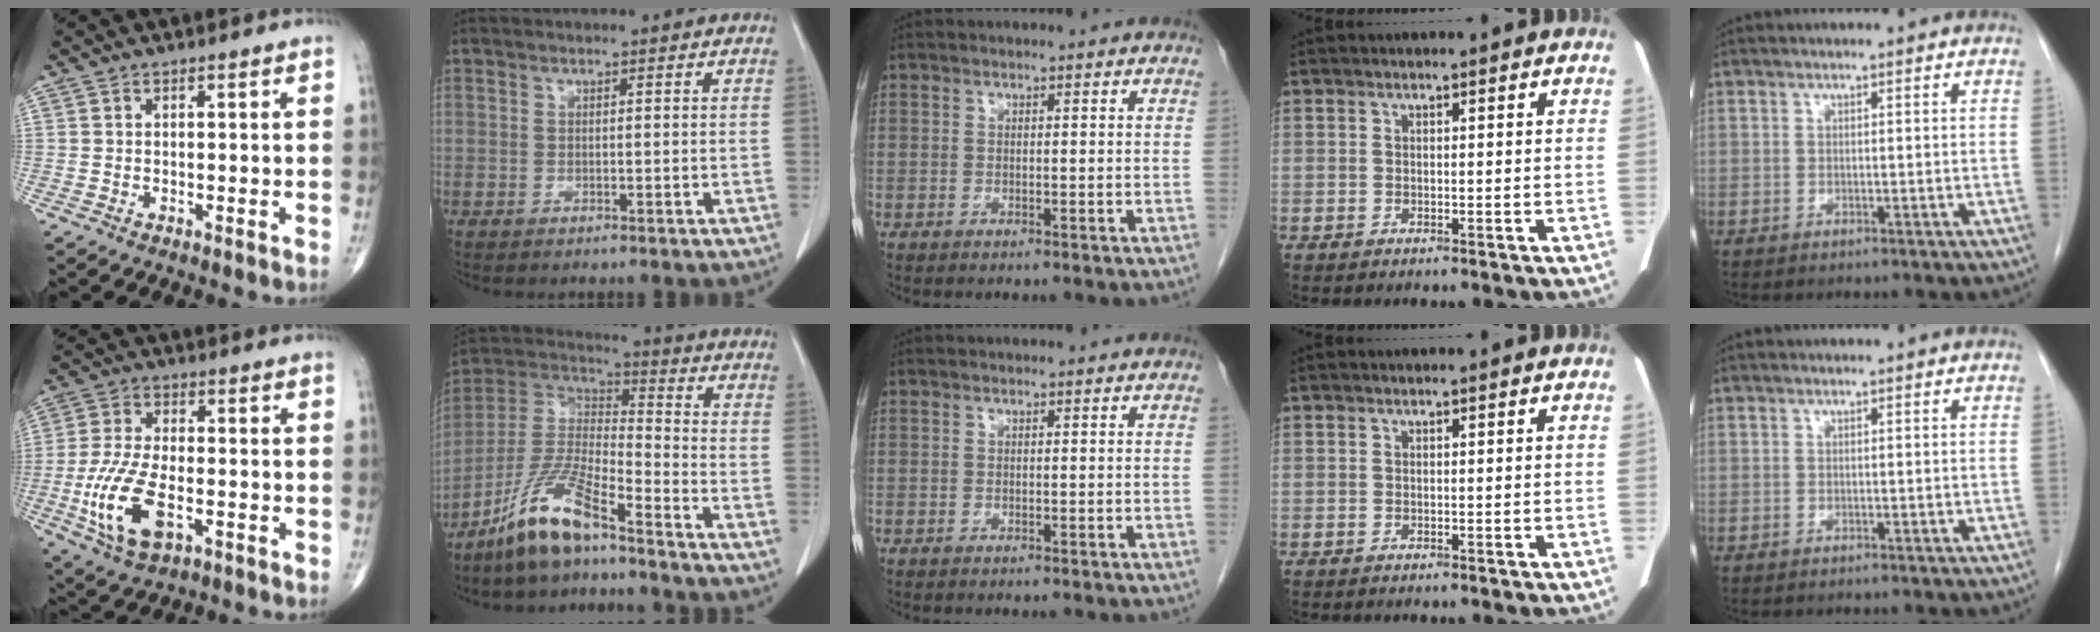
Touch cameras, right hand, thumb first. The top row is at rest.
{"thumb": {"total": 13.0, "force": [-4.0, 6.3, 10.6], "torque": [-0.221, 0.007, -0.070]}, "index": {"total": 12.0, "force": [-8.7, 1.8, 8.1], "torque": [-0.176, -0.005, -0.171]}}